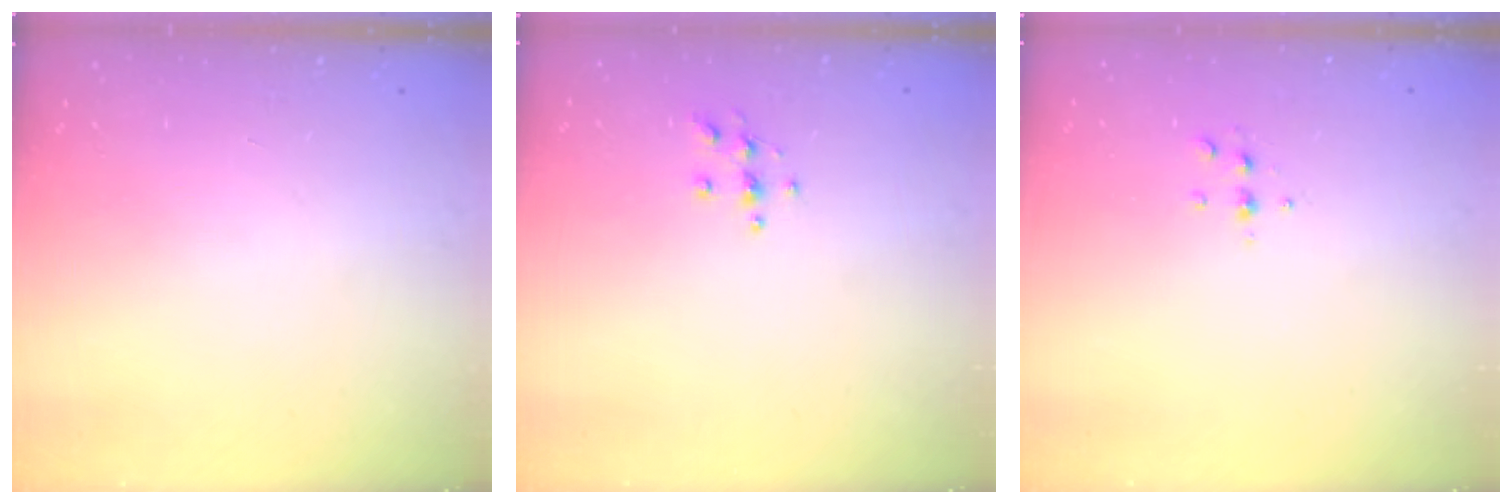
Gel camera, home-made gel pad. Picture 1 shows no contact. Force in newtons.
{"total": 4.2, "press": 4.2, "slide": 0.3}
{"total": 5.3, "press": 5.2, "slide": 1.0}